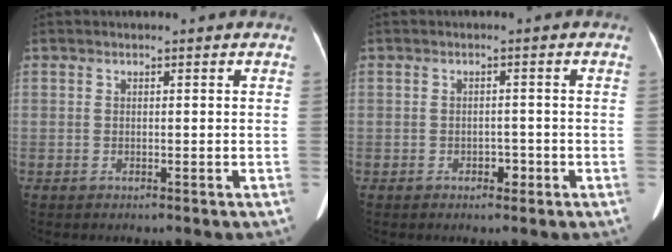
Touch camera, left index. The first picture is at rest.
{"total": 1.7, "force": [-0.9, 1.0, 0.9], "torque": [-0.012, 0.004, -0.012]}